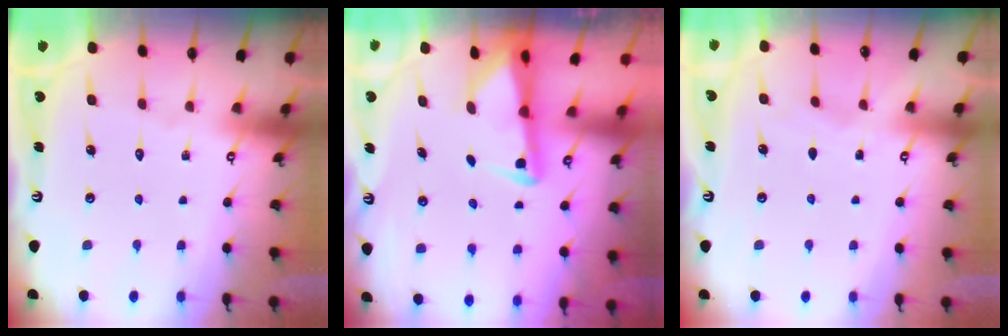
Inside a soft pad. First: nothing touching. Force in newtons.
{"total": 2.7, "press": 2.6, "slide": 0.6}
{"total": 2.8, "press": 2.7, "slide": 0.4}